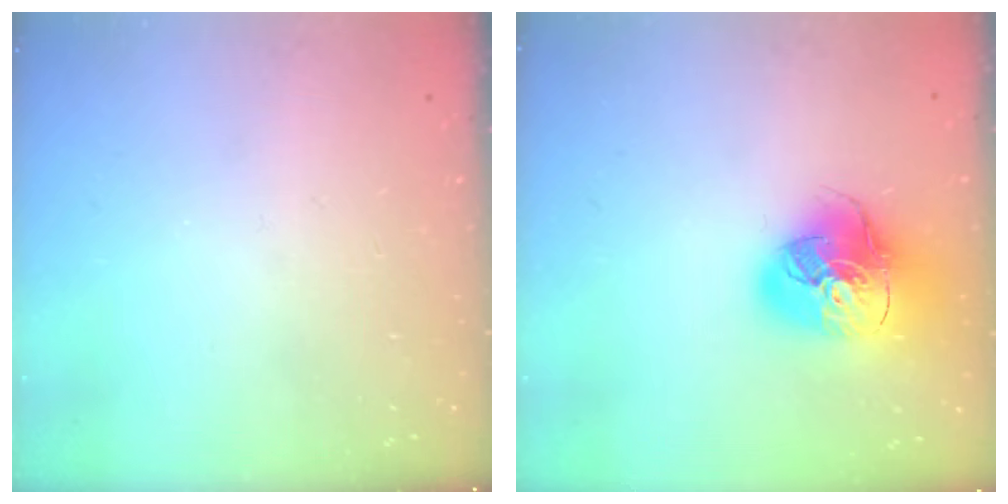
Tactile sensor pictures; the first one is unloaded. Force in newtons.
{"total": 17.8, "press": 17.6, "slide": 2.6}